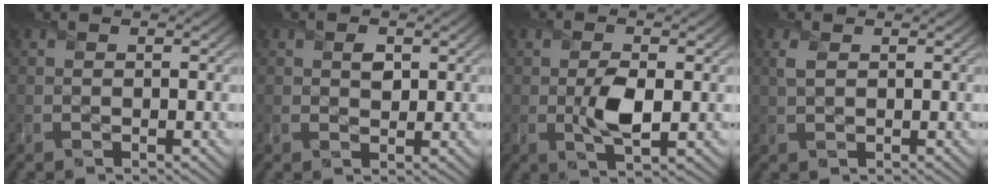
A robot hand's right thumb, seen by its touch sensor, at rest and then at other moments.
{"total": 1.9, "force": [0.7, 1.4, 1.0], "torque": [-0.016, -0.005, 0.010]}
{"total": 4.6, "force": [-0.3, 2.4, 3.9], "torque": [-0.082, -0.007, -0.003]}
{"total": 1.5, "force": [0.7, 0.7, 1.2], "torque": [-0.036, 0.004, 0.014]}